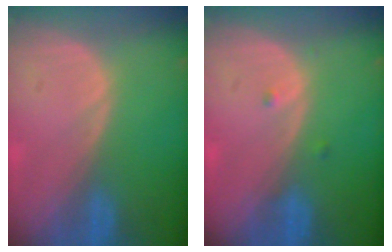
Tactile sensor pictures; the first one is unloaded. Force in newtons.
{"total": 0.8, "press": 0.8, "slide": 0.2}